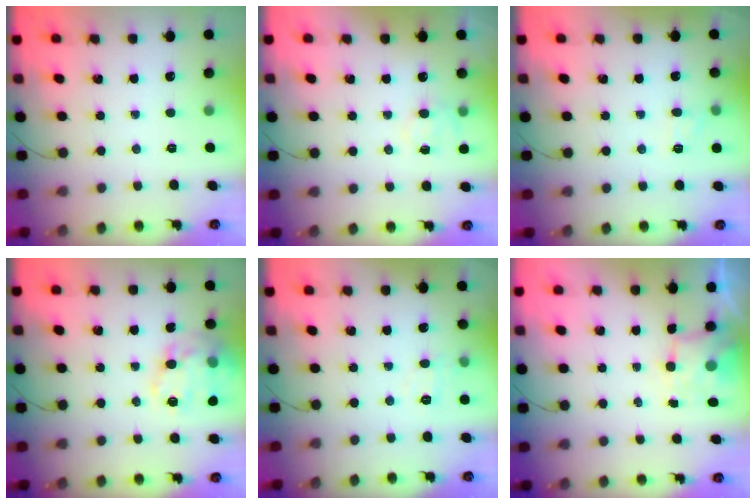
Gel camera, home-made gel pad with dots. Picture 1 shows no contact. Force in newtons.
{"total": 6.3, "press": 6.1, "slide": 1.6}
{"total": 6.3, "press": 6.1, "slide": 1.5}
{"total": 17.9, "press": 17.8, "slide": 1.7}
{"total": 5.1, "press": 4.9, "slide": 1.7}
{"total": 4.4, "press": 4.4, "slide": 0.7}